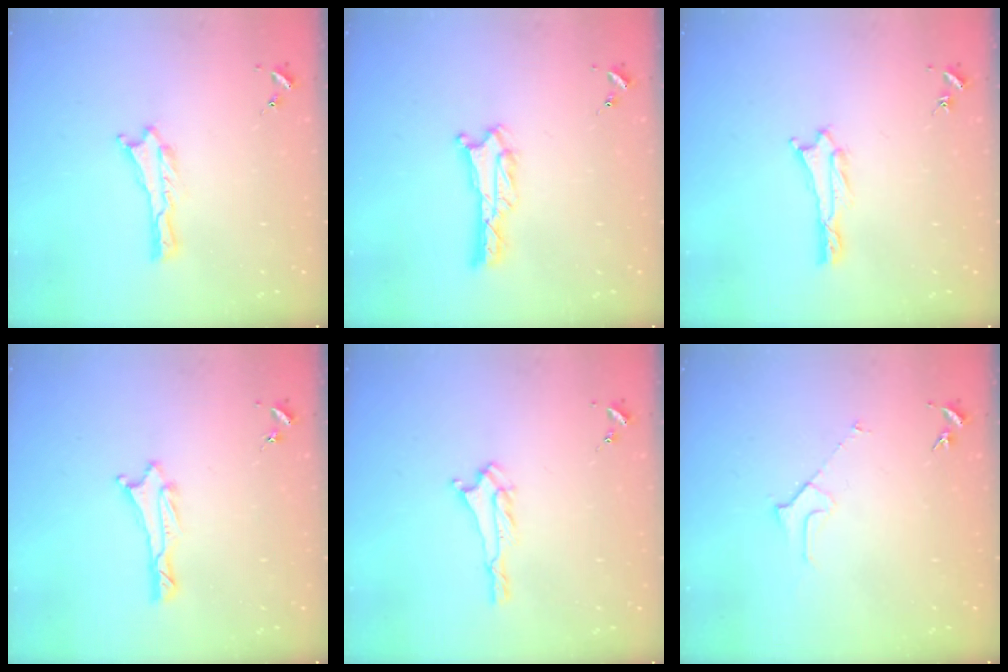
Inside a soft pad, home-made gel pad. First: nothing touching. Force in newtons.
{"total": 1.4, "press": 1.4, "slide": 0.1}
{"total": 1.0, "press": 1.0, "slide": 0.2}
{"total": 1.0, "press": 1.0, "slide": 0.2}
{"total": 1.9, "press": 1.9, "slide": 0.4}
{"total": 2.3, "press": 2.3, "slide": 0.2}